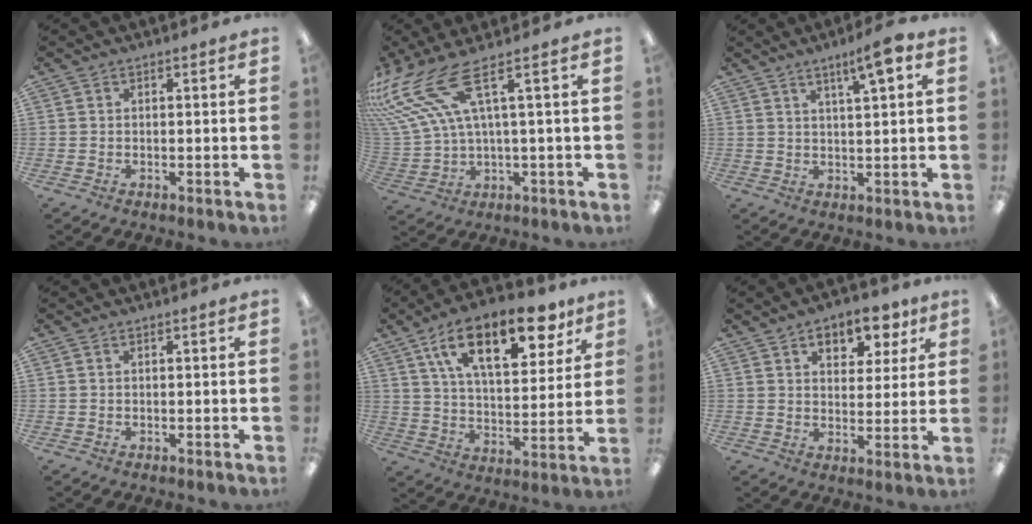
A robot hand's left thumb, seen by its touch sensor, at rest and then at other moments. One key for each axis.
{"total": 13.2, "fx": 7.0, "fy": 4.8, "fz": 10.1, "tx": -0.231, "ty": -0.037, "tz": 0.127}
{"total": 6.3, "fx": 3.8, "fy": 0.9, "fz": 4.9, "tx": -0.080, "ty": -0.011, "tz": 0.059}
{"total": 0.0}
{"total": 20.3, "fx": 11.7, "fy": 9.1, "fz": 13.9, "tx": -0.215, "ty": -0.040, "tz": 0.191}
{"total": 8.3, "fx": 5.2, "fy": 4.9, "fz": 4.3, "tx": -0.047, "ty": -0.023, "tz": 0.084}